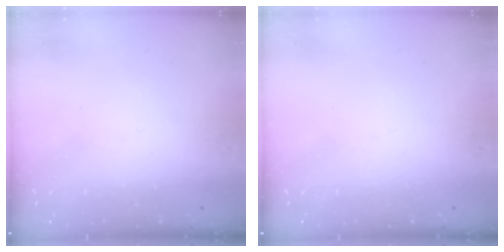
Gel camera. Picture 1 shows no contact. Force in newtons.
{"total": 0.0}